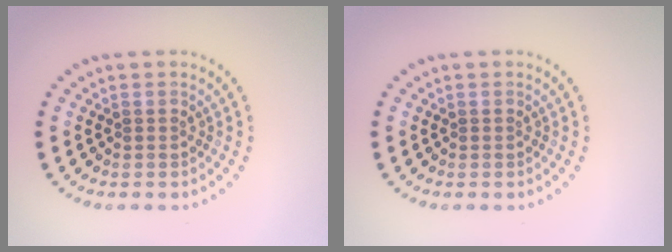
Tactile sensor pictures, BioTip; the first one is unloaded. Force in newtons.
{"total": 0.0}